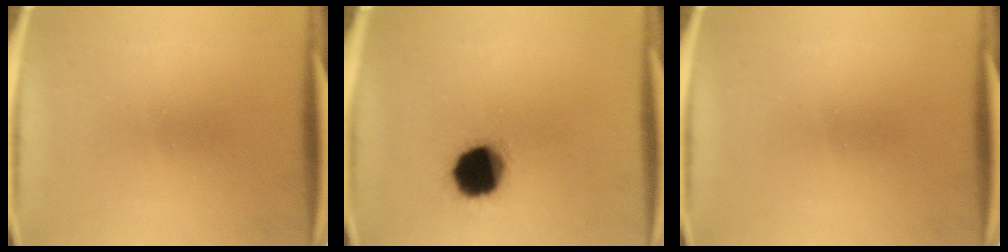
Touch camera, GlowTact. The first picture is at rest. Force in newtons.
{"total": 14.2}
{"total": 0.0}